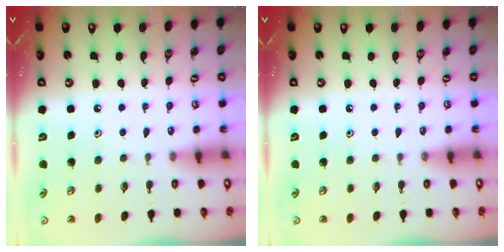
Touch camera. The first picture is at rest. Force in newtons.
{"total": 0.0}